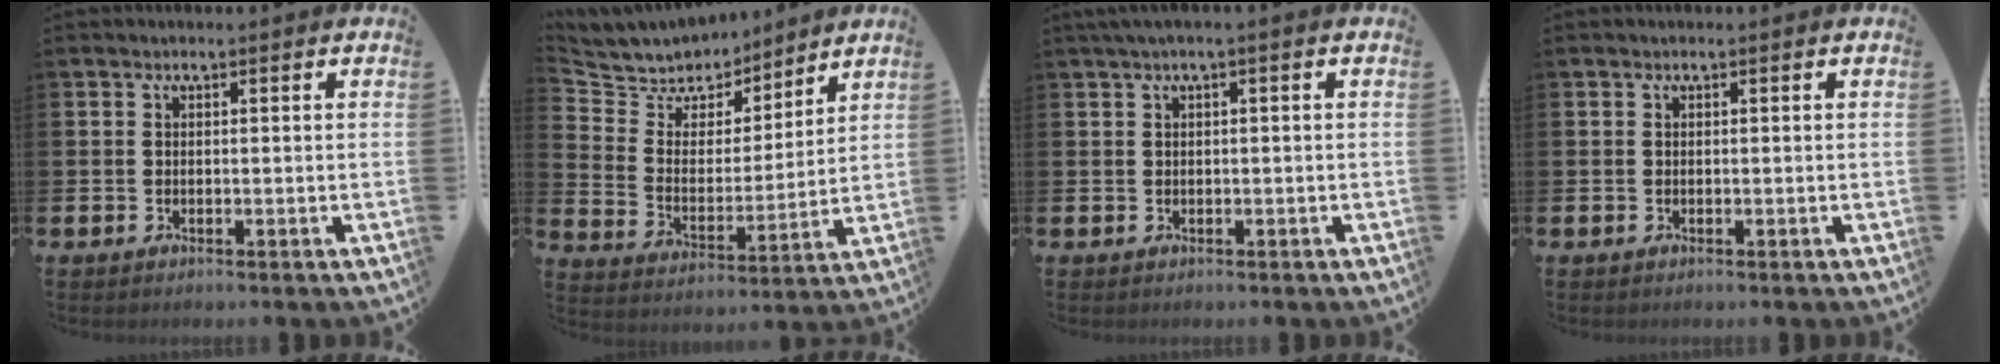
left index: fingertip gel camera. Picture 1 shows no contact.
{"total": 7.3, "force": [6.9, 2.6, -0.4], "torque": [-0.042, -0.058, 0.123]}
{"total": 1.1, "force": [0.3, 0.0, 1.1], "torque": [-0.023, 0.002, 0.005]}
{"total": 0.0}